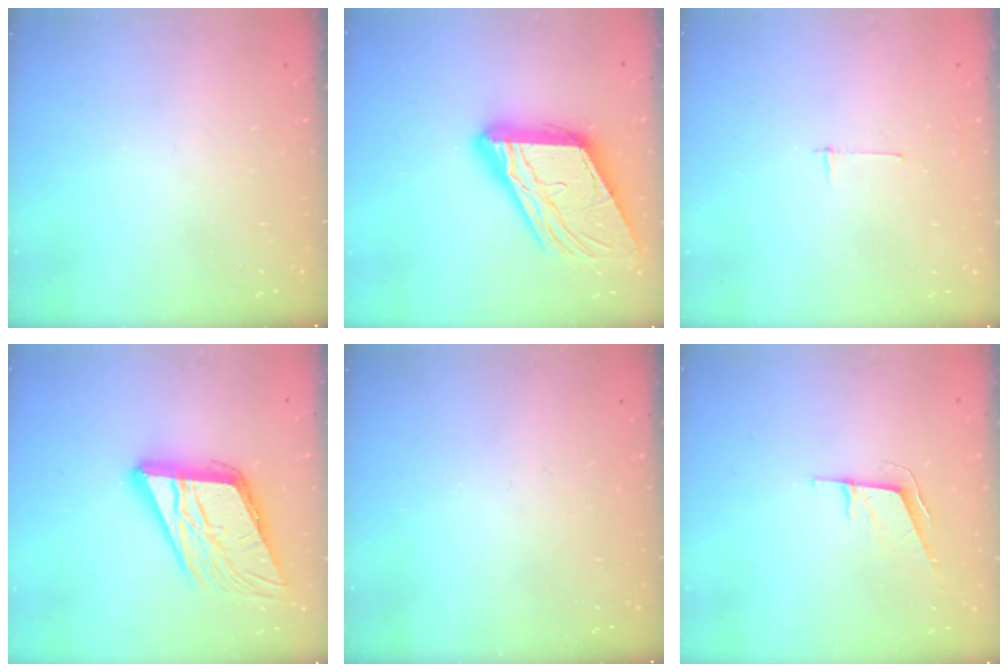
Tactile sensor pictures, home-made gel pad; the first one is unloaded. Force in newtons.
{"total": 20.7, "press": 20.6, "slide": 2.1}
{"total": 2.7, "press": 2.7, "slide": 0.3}
{"total": 20.0, "press": 19.7, "slide": 3.6}
{"total": 0.0}
{"total": 5.8, "press": 5.2, "slide": 2.6}